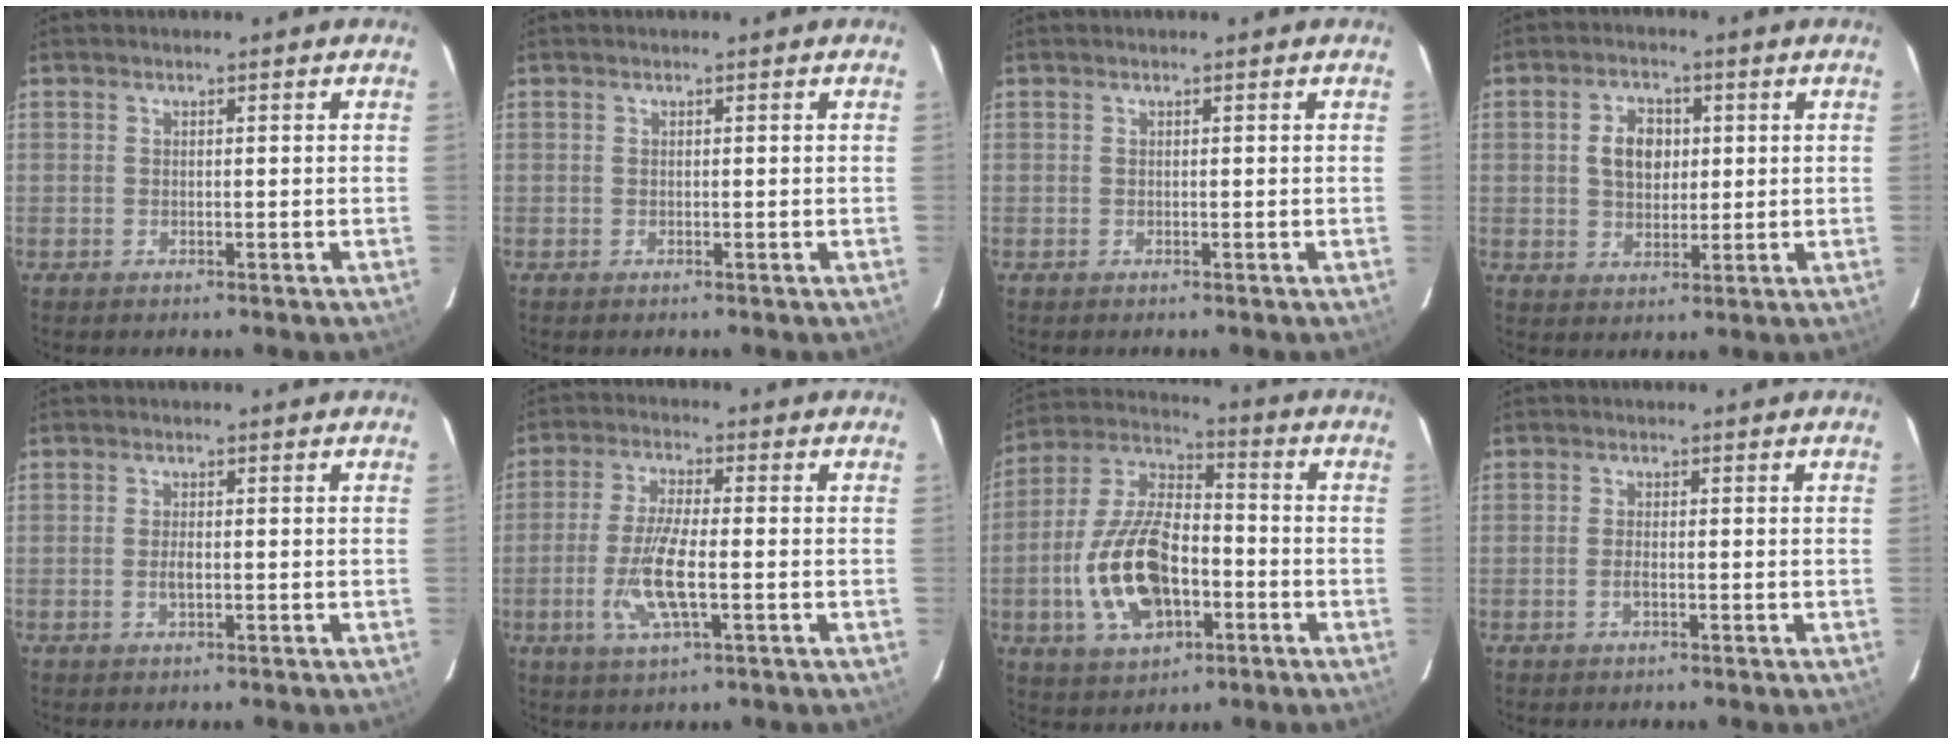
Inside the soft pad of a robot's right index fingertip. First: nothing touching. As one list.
[{"total": 0.0}, {"total": 0.0}, {"total": 6.4, "force": [1.2, 4.6, 4.4], "torque": [-0.078, 0.014, 0.024]}, {"total": 1.7, "force": [-0.3, 0.6, 1.5], "torque": [-0.030, -0.002, -0.006]}, {"total": 9.3, "force": [-2.2, 2.0, 8.8], "torque": [-0.179, -0.008, -0.045]}, {"total": 17.7, "force": [-5.0, 9.4, 14.2], "torque": [-0.298, 0.006, -0.083]}, {"total": 1.6, "force": [-0.7, 0.5, 1.4], "torque": [-0.031, 0.000, -0.013]}]